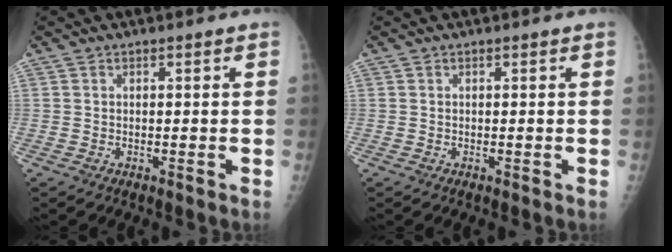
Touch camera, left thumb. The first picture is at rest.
{"total": 0.0}